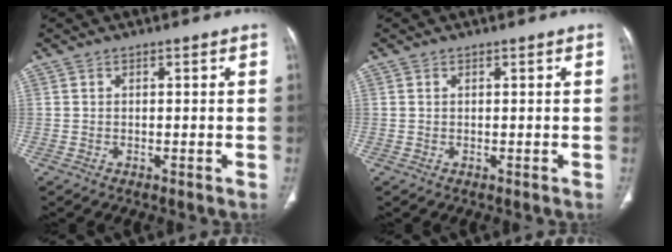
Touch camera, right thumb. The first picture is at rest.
{"total": 0.0}